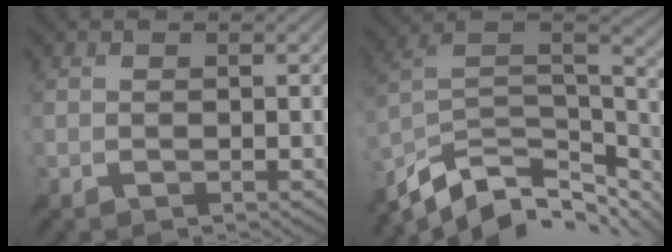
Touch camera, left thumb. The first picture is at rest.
{"total": 13.7, "force": [-9.0, 6.3, 8.2], "torque": [-0.203, -0.013, -0.144]}